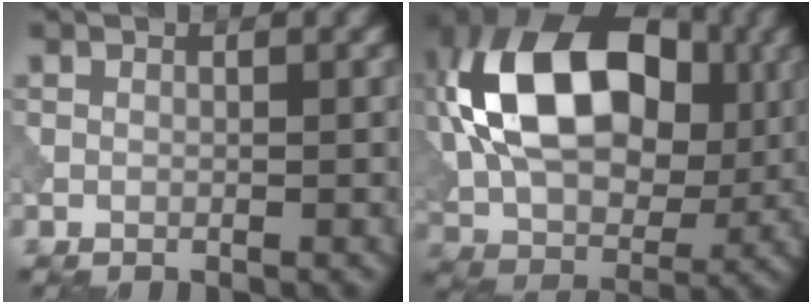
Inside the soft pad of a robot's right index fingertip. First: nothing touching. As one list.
[{"total": 16.6, "force": [2.9, 10.8, 12.3], "torque": [-0.217, 0.025, 0.036]}]